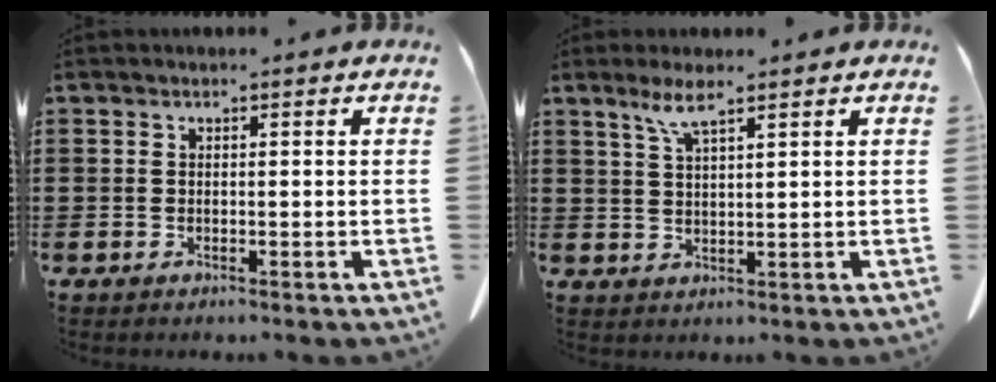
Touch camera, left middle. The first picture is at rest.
{"total": 4.0, "force": [2.7, 0.4, 2.9], "torque": [-0.066, 0.002, 0.048]}